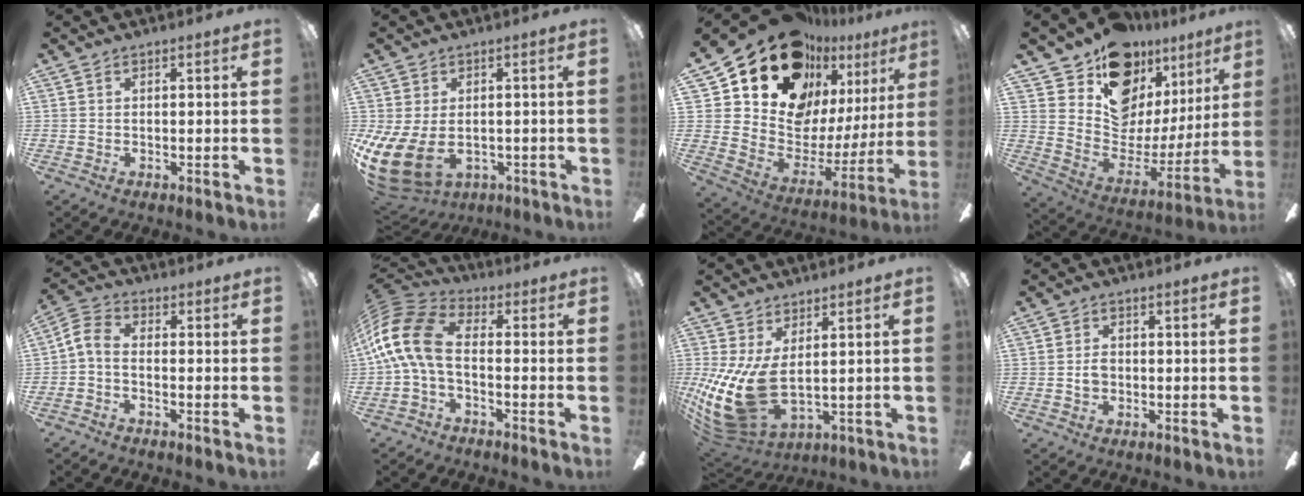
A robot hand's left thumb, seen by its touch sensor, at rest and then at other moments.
{"total": 10.8, "force": [-1.0, 7.2, 8.0], "torque": [-0.181, -0.012, -0.016]}
{"total": 20.9, "force": [15.9, 11.4, 7.3], "torque": [-0.147, -0.117, 0.308]}
{"total": 16.4, "force": [13.0, 8.9, 4.7], "torque": [-0.084, -0.114, 0.240]}
{"total": 6.3, "force": [-0.7, 3.7, 5.1], "torque": [-0.124, 0.009, -0.017]}
{"total": 15.1, "force": [-0.8, 8.9, 12.1], "torque": [-0.261, 0.015, -0.017]}
{"total": 14.4, "force": [0.5, 7.8, 12.1], "torque": [-0.275, -0.027, 0.018]}
{"total": 2.7, "force": [-0.3, 2.1, 1.8], "torque": [-0.025, 0.003, -0.008]}